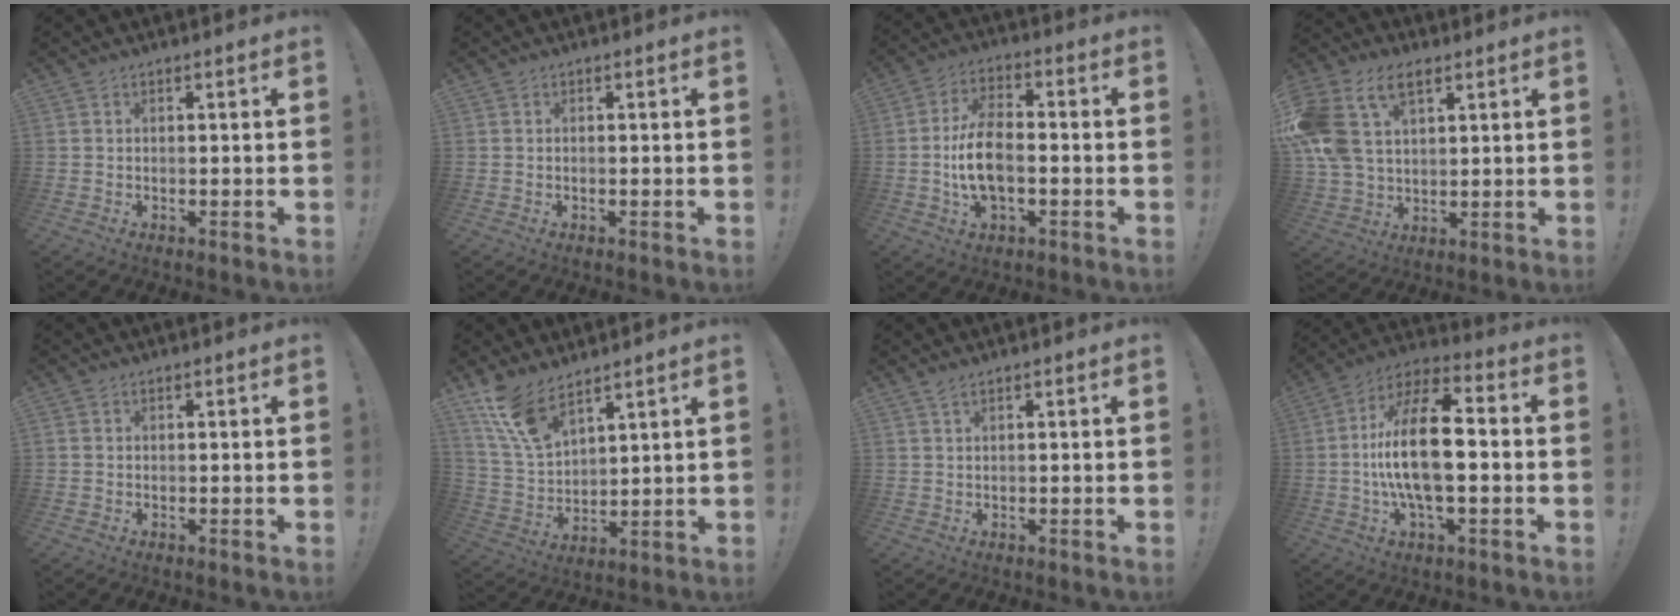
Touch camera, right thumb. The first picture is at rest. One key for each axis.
{"total": 0.0}
{"total": 11.6, "fx": -2.0, "fy": 6.5, "fz": 9.4, "tx": -0.171, "ty": 0.007, "tz": -0.034}
{"total": 17.5, "fx": 7.5, "fy": 11.2, "fz": 11.1, "tx": -0.226, "ty": -0.025, "tz": 0.142}
{"total": 0.8, "fx": 0.4, "fy": 0.7, "fz": 0.2, "tx": -0.008, "ty": 0.004, "tz": 0.007}
{"total": 11.6, "fx": 9.1, "fy": 4.5, "fz": 5.7, "tx": -0.114, "ty": -0.054, "tz": 0.177}
{"total": 1.5, "fx": 1.2, "fy": 0.3, "fz": 0.9, "tx": -0.018, "ty": 0.002, "tz": 0.021}
{"total": 18.2, "fx": -1.2, "fy": 7.5, "fz": 16.5, "tx": -0.306, "ty": 0.004, "tz": -0.024}